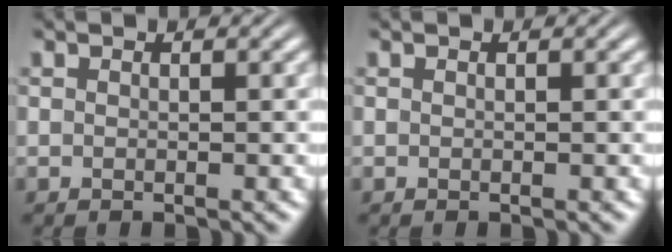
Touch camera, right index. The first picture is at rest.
{"total": 0.0}